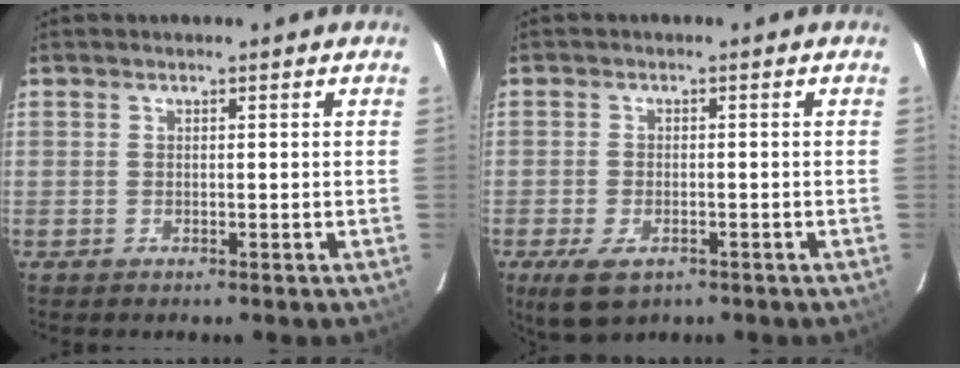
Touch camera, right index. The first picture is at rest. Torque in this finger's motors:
{"motor_torque": [0.63, -0.31, 0.37, 0.08]}